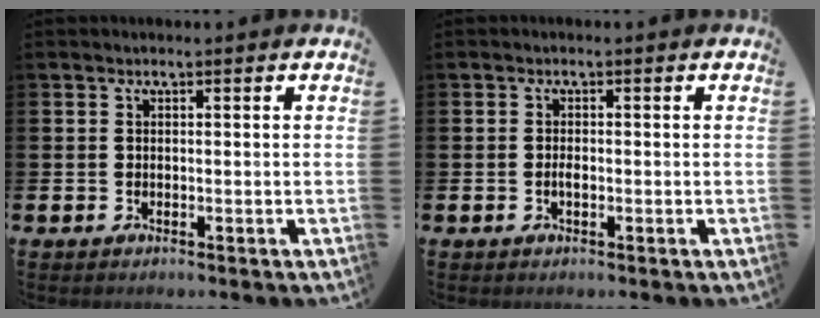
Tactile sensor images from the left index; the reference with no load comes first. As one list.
[{"total": 1.1, "force": [-0.3, 0.5, 0.9], "torque": [-0.017, 0.001, -0.006]}]